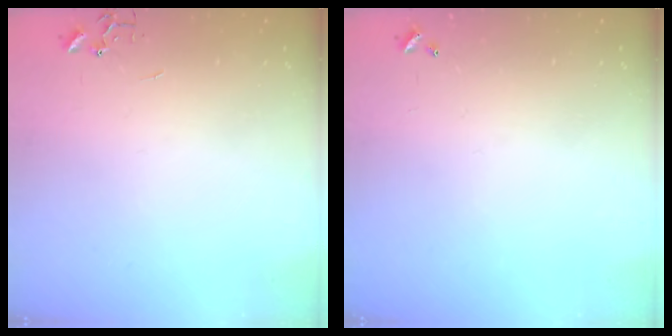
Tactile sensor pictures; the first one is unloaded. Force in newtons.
{"total": 0.0}